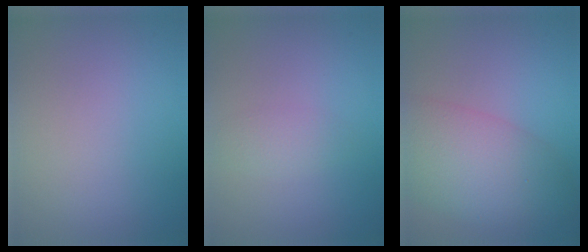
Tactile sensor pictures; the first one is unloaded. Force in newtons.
{"total": 1.6, "press": 1.6, "slide": 0.1}
{"total": 7.7, "press": 7.7, "slide": 0.1}